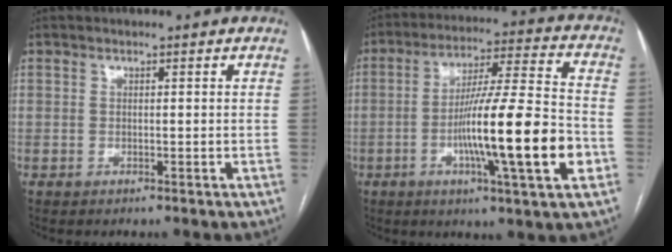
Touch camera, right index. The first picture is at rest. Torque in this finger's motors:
{"motor_torque": [1.58, -0.56, 0.88, 0.21]}